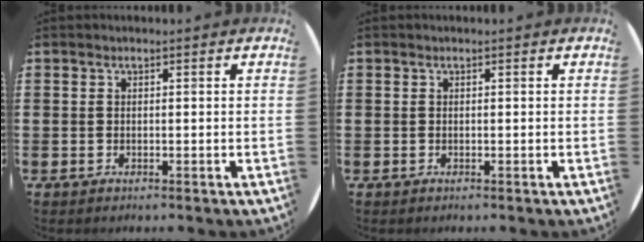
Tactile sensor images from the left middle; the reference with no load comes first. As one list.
[{"total": 0.0}]